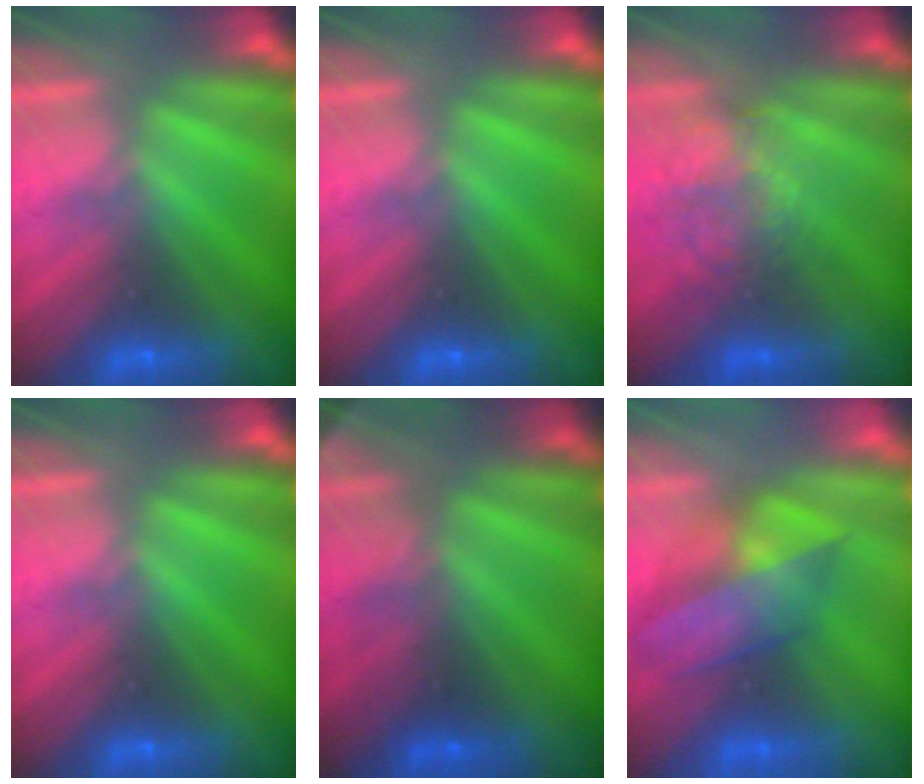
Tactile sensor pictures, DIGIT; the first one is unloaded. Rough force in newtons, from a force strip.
{"total": 0.0}
{"total": 2.1}
{"total": 0.0}
{"total": 2.8}
{"total": 4.0}